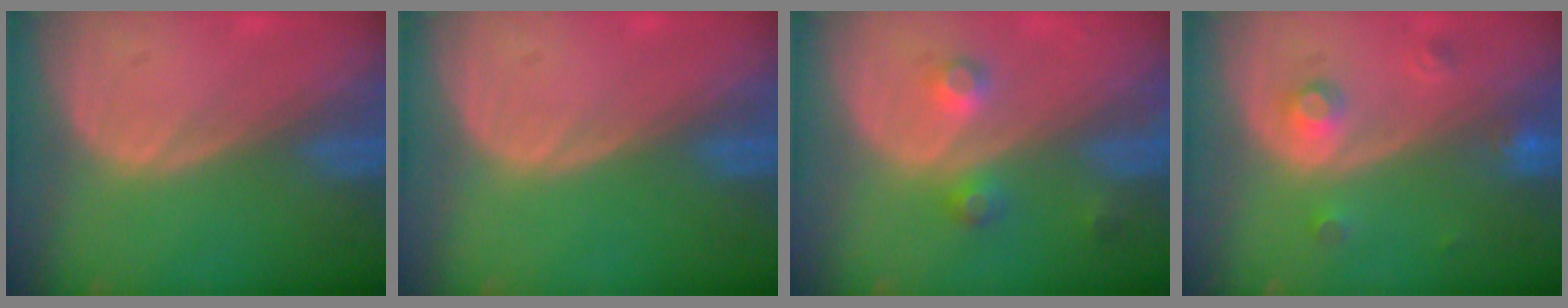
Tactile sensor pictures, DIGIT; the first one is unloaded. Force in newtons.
{"total": 0.0}
{"total": 3.8, "press": 3.5, "slide": 1.4}
{"total": 3.5, "press": 3.1, "slide": 1.7}